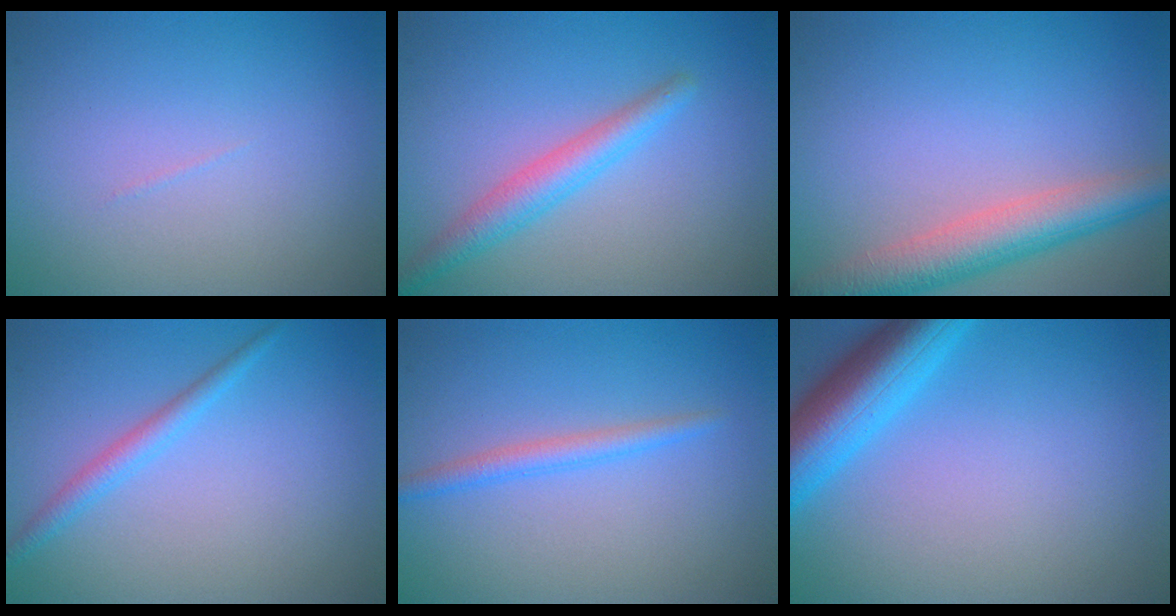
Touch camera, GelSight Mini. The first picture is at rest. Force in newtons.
{"total": 2.9, "press": 2.9, "slide": 0.1}
{"total": 5.5, "press": 5.5, "slide": 0.4}
{"total": 1.8, "press": 1.8, "slide": 0.1}
{"total": 1.8, "press": 1.8, "slide": 0.1}
{"total": 6.9, "press": 6.9, "slide": 0.3}